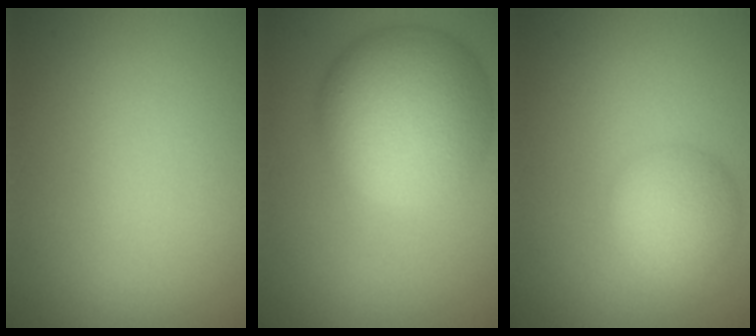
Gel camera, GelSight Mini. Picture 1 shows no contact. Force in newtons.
{"total": 9.4, "press": 9.4, "slide": 0.4}
{"total": 3.9, "press": 3.9, "slide": 0.2}